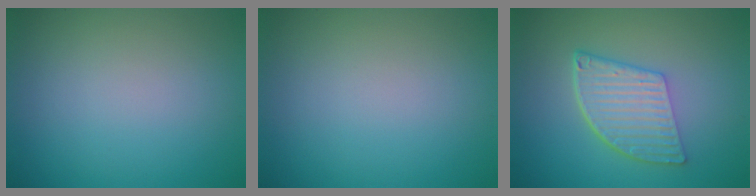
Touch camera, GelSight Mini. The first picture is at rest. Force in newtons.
{"total": 0.0}
{"total": 6.1, "press": 4.3, "slide": 4.3}